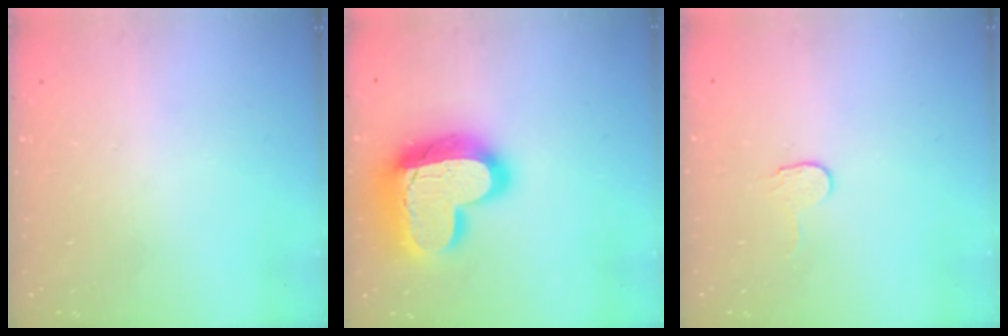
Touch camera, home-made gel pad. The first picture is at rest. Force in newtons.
{"total": 23.6, "press": 23.5, "slide": 2.0}
{"total": 2.9, "press": 2.9, "slide": 0.3}